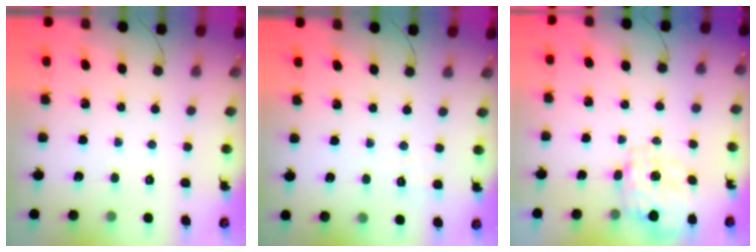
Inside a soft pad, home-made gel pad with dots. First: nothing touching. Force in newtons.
{"total": 2.1, "press": 1.2, "slide": 1.7}
{"total": 2.8, "press": 2.6, "slide": 1.0}